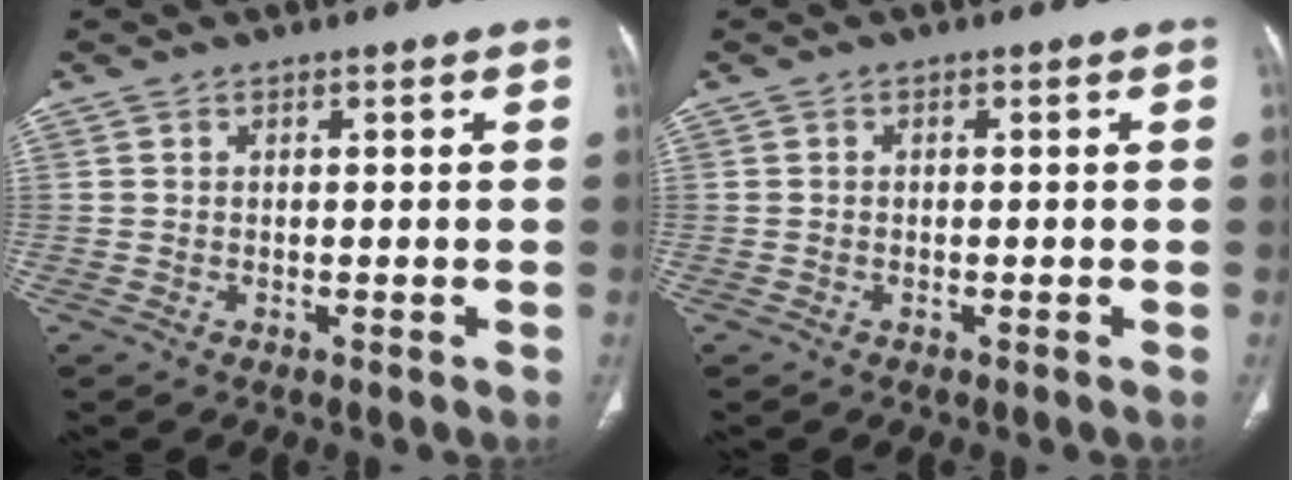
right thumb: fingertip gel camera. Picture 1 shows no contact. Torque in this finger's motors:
{"motor_torque": [-0.24, -0.01, -0.23, -0.02, 0.04]}